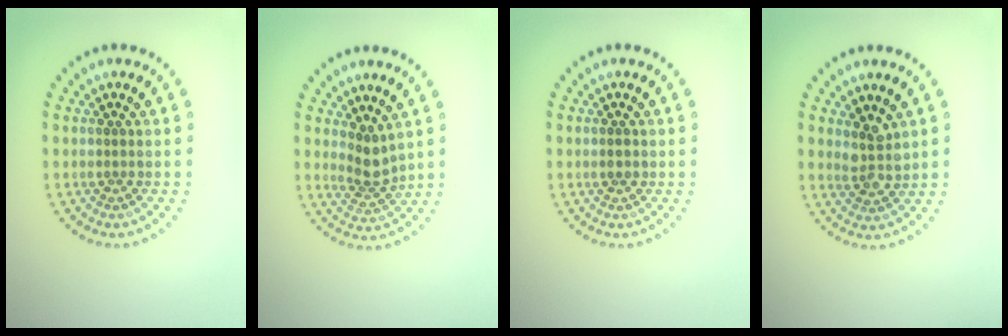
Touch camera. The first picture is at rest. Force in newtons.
{"total": 2.4, "press": 1.8, "slide": 1.6}
{"total": 1.1, "press": 1.0, "slide": 0.3}
{"total": 2.5, "press": 2.2, "slide": 1.2}